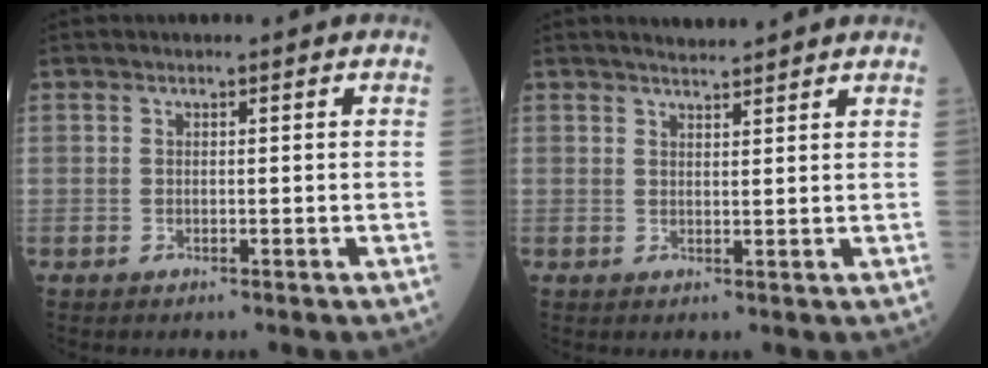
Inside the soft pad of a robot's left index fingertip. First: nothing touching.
{"total": 3.3, "force": [3.1, 0.1, 1.0], "torque": [-0.019, 0.016, 0.047]}